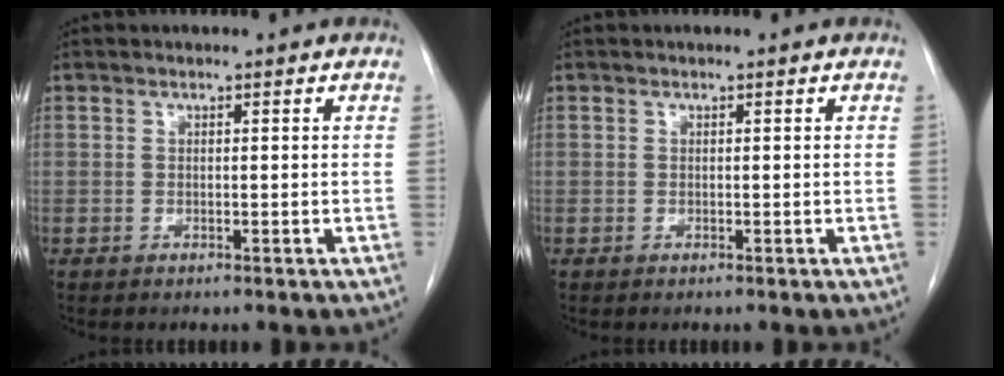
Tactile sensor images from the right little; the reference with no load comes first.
{"total": 0.0}